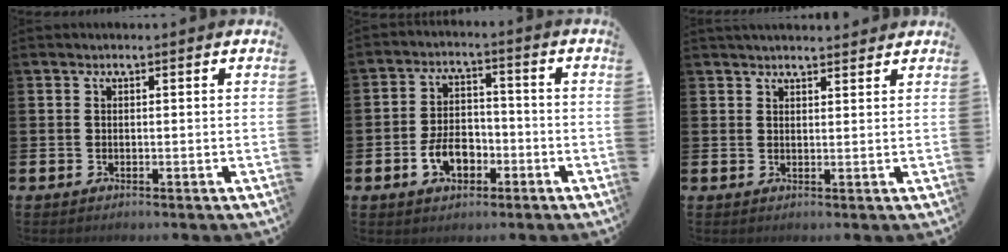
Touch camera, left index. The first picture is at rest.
{"total": 5.5, "force": [-2.4, 3.6, 3.5], "torque": [-0.046, 0.007, -0.047]}
{"total": 2.4, "force": [2.4, 0.3, 0.3], "torque": [-0.004, -0.010, 0.042]}